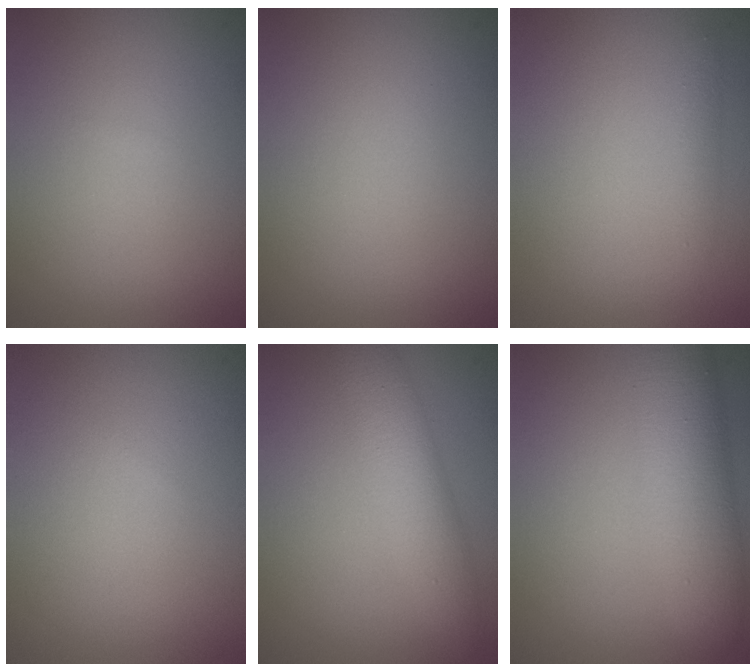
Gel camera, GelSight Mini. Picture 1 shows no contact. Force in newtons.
{"total": 0.0}
{"total": 1.1, "press": 1.1, "slide": 0.1}
{"total": 0.0}
{"total": 4.3, "press": 4.3, "slide": 0.1}
{"total": 6.5, "press": 6.5, "slide": 0.1}